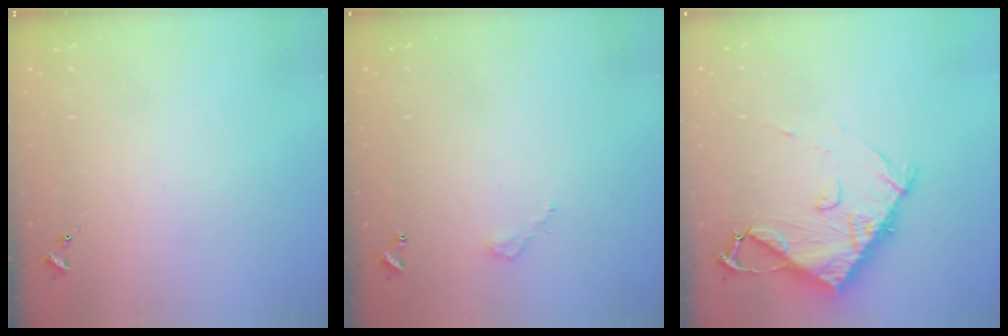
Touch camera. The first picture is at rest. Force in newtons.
{"total": 3.2, "press": 3.1, "slide": 0.2}
{"total": 10.9, "press": 10.8, "slide": 1.4}